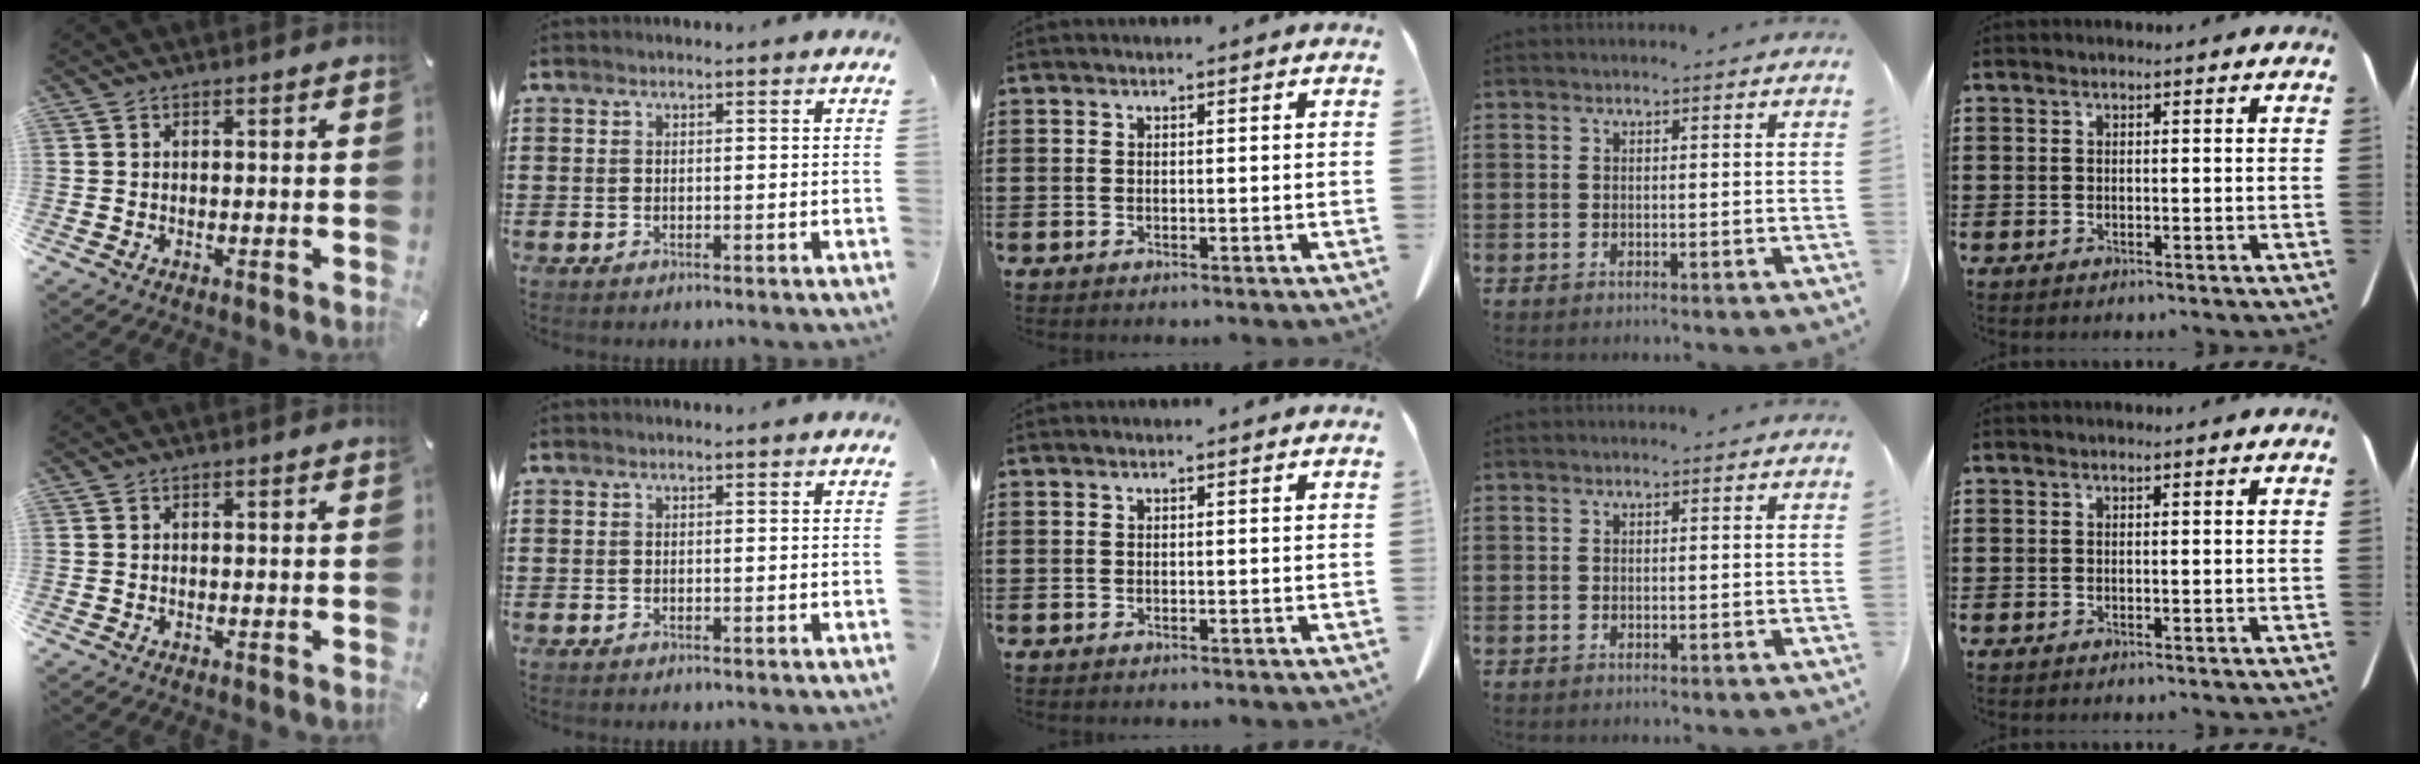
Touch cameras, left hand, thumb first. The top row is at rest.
{}